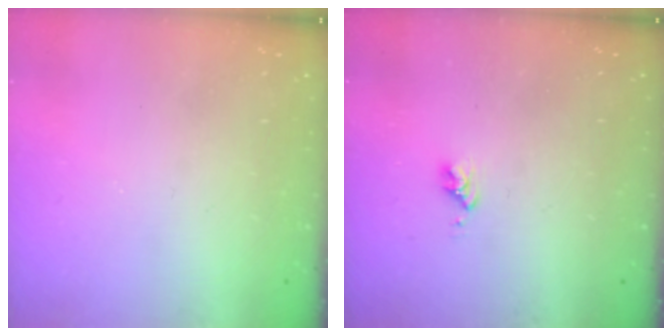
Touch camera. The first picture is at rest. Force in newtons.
{"total": 2.8, "press": 2.8, "slide": 0.3}